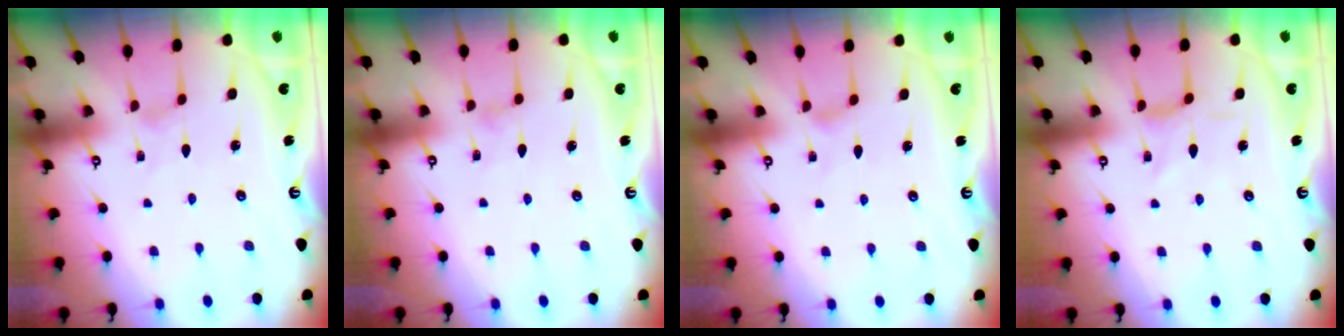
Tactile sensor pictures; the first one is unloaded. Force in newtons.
{"total": 0.0}
{"total": 0.8, "press": 0.8, "slide": 0.2}
{"total": 0.9, "press": 0.8, "slide": 0.4}